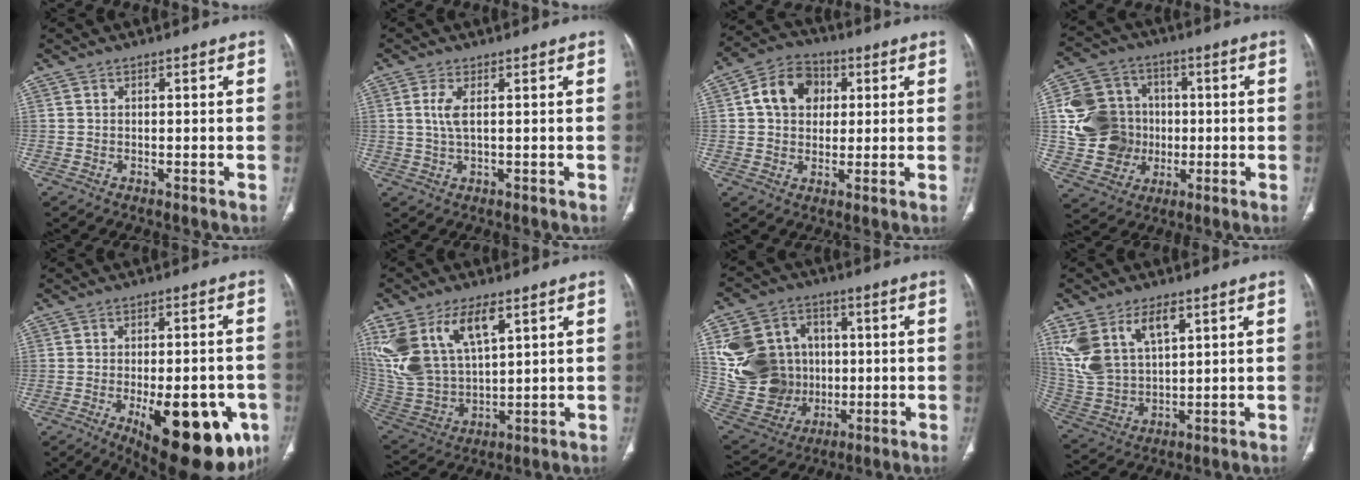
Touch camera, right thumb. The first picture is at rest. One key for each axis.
{"total": 3.4, "fx": 0.8, "fy": 1.0, "fz": 3.2, "tx": -0.085, "ty": 0.001, "tz": 0.021}
{"total": 10.3, "fx": 2.3, "fy": 8.1, "fz": 5.9, "tx": -0.074, "ty": 0.009, "tz": 0.030}
{"total": 16.7, "fx": 0.2, "fy": 14.6, "fz": 8.1, "tx": -0.130, "ty": 0.020, "tz": 0.017}
{"total": 21.8, "fx": -8.4, "fy": 9.0, "fz": 17.9, "tx": -0.178, "ty": 0.004, "tz": -0.098}
{"total": 19.4, "fx": 8.9, "fy": 10.1, "fz": 14.0, "tx": -0.292, "ty": -0.025, "tz": 0.185}
{"total": 20.9, "fx": 2.3, "fy": 17.6, "fz": 11.1, "tx": -0.199, "ty": 0.022, "tz": 0.068}
{"total": 14.2, "fx": 6.7, "fy": 7.8, "fz": 9.9, "tx": -0.200, "ty": -0.016, "tz": 0.148}